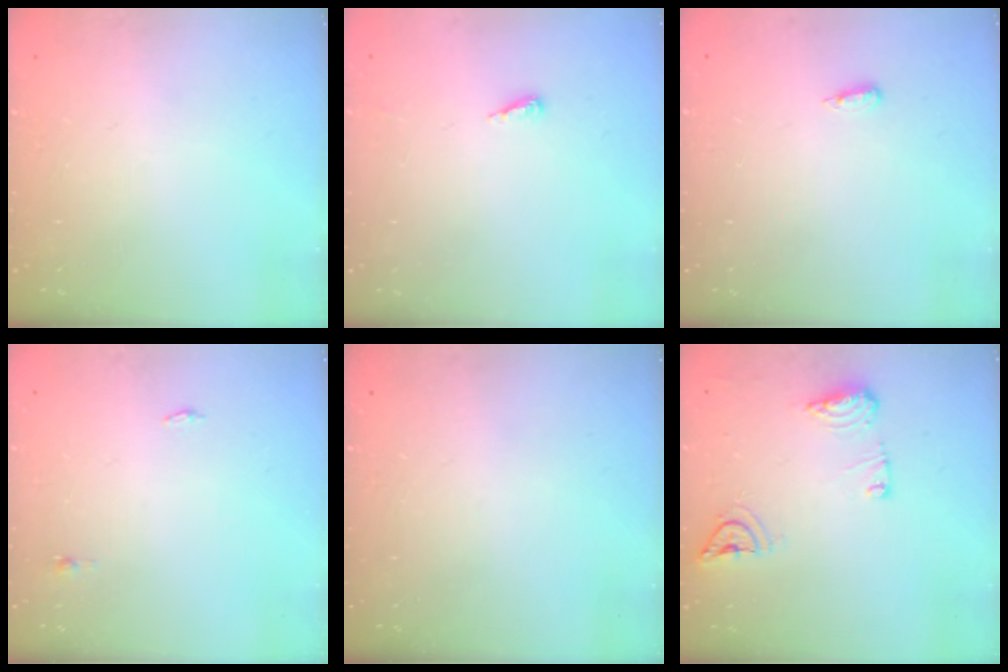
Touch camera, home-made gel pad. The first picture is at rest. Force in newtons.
{"total": 2.8, "press": 2.8, "slide": 0.2}
{"total": 4.4, "press": 3.4, "slide": 2.9}
{"total": 7.6, "press": 3.3, "slide": 6.8}
{"total": 0.0}
{"total": 9.7, "press": 9.7, "slide": 0.3}